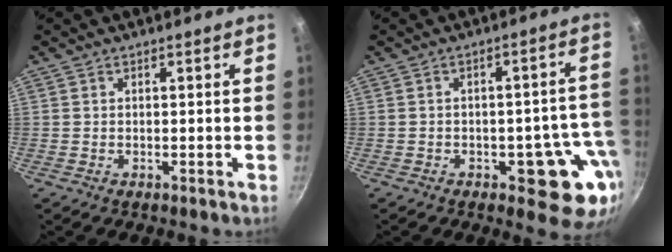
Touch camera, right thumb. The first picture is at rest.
{"total": 11.7, "force": [-4.3, 5.7, 9.2], "torque": [-0.050, 0.028, -0.049]}